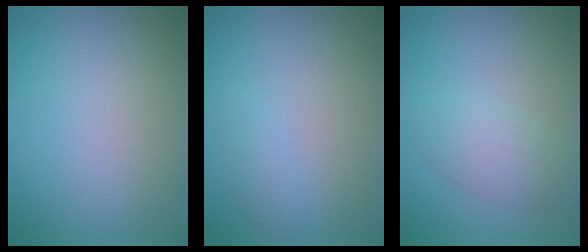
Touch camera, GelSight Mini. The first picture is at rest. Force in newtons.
{"total": 1.1, "press": 1.1, "slide": 0.0}
{"total": 2.8, "press": 2.8, "slide": 0.1}